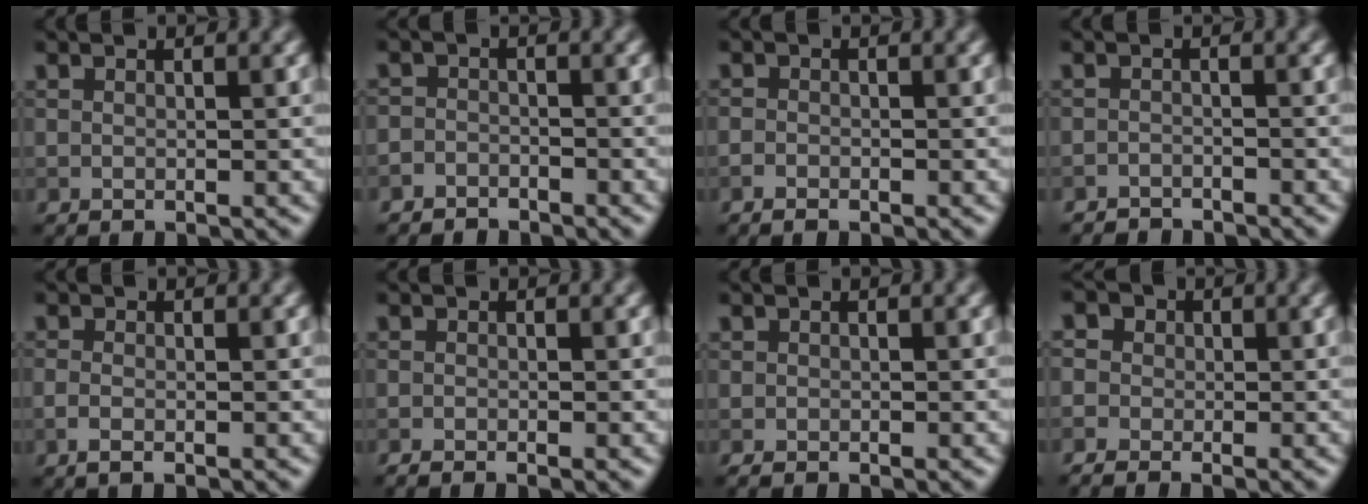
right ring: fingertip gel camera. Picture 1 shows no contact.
{"total": 2.2, "force": [-2.0, 0.9, -0.1], "torque": [0.009, 0.005, -0.043]}
{"total": 0.8, "force": [-0.7, 0.3, 0.3], "torque": [-0.003, 0.003, -0.016]}
{"total": 2.2, "force": [-2.2, 0.3, 0.0], "torque": [0.006, -0.002, -0.043]}
{"total": 1.1, "force": [-0.5, 0.5, 0.9], "torque": [-0.022, 0.002, -0.015]}
{"total": 1.1, "force": [-0.8, 0.3, 0.7], "torque": [-0.013, -0.003, -0.016]}
{"total": 0.9, "force": [-0.7, 0.4, 0.3], "torque": [-0.004, 0.000, -0.013]}
{"total": 3.7, "force": [-0.9, 3.1, 1.9], "torque": [-0.030, 0.014, -0.027]}